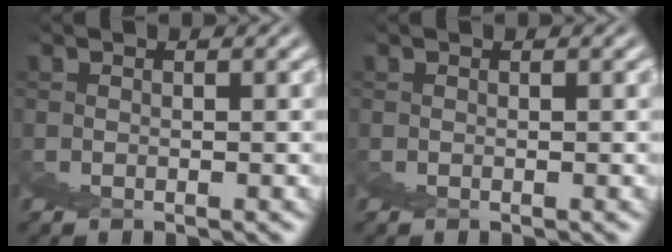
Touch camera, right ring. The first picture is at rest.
{"total": 0.0}